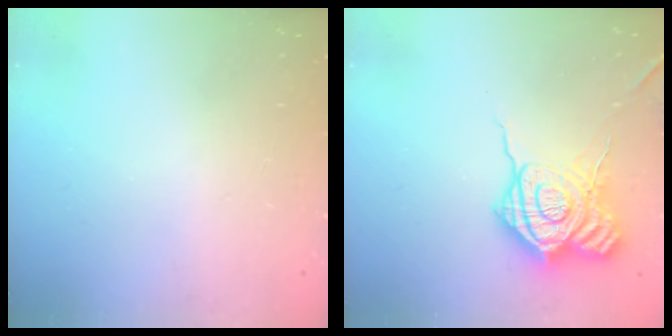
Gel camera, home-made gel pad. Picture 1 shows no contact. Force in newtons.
{"total": 19.7, "press": 19.7, "slide": 1.0}